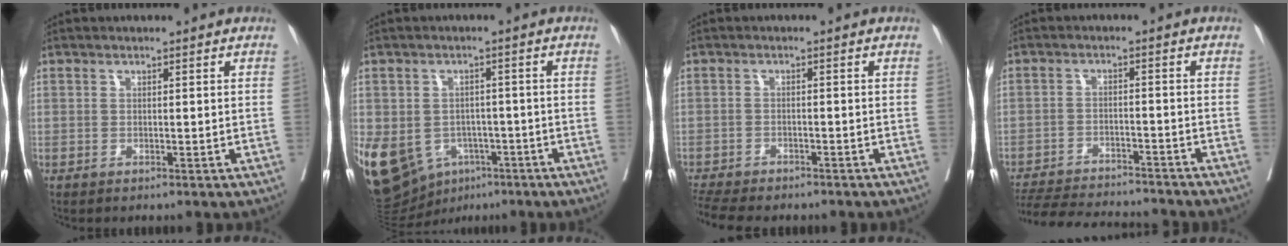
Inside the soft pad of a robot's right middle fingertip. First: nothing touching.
{"total": 18.9, "force": [-7.7, 14.6, 9.2], "torque": [-0.245, -0.001, -0.100]}
{"total": 9.4, "force": [-8.0, 2.6, 4.1], "torque": [-0.078, -0.004, -0.121]}
{"total": 16.0, "force": [-15.0, 1.8, 5.3], "torque": [-0.102, -0.016, -0.214]}